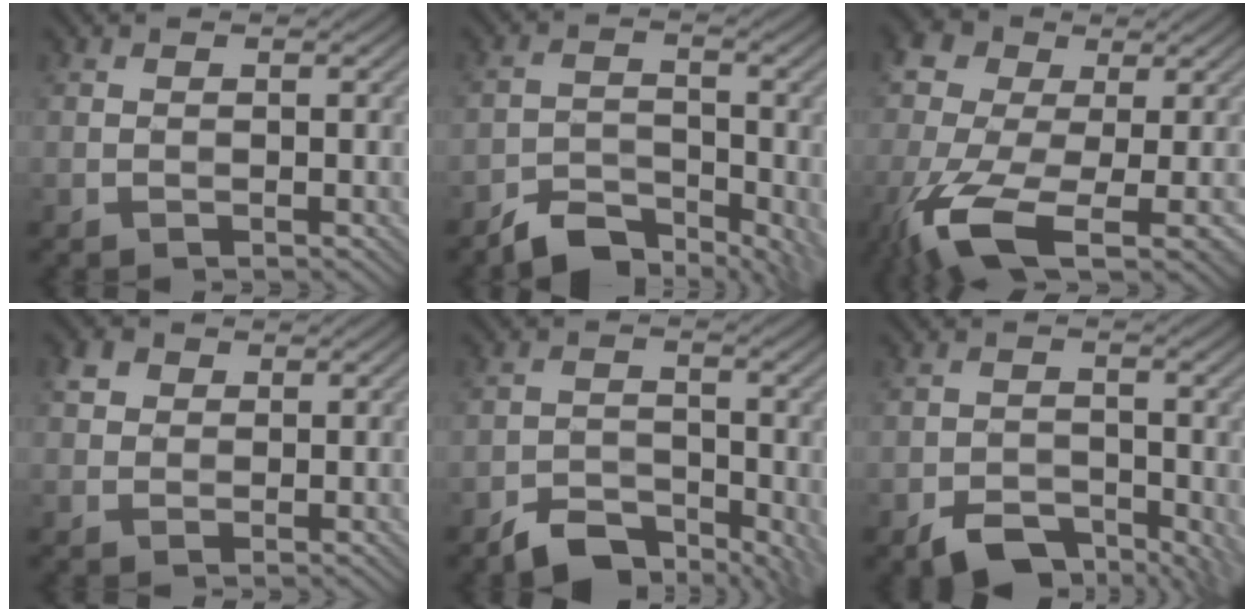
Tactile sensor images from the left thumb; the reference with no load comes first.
{"total": 6.4, "force": [-4.8, 2.9, 3.0], "torque": [-0.043, -0.003, -0.091]}
{"total": 13.1, "force": [-4.5, 6.7, 10.3], "torque": [-0.240, -0.014, -0.088]}
{"total": 2.4, "force": [1.0, 2.0, 1.0], "torque": [-0.024, 0.004, 0.016]}
{"total": 5.8, "force": [-4.1, 2.9, 2.9], "torque": [-0.039, -0.002, -0.076]}
{"total": 5.8, "force": [-3.5, 3.3, 3.2], "torque": [-0.045, -0.010, -0.063]}